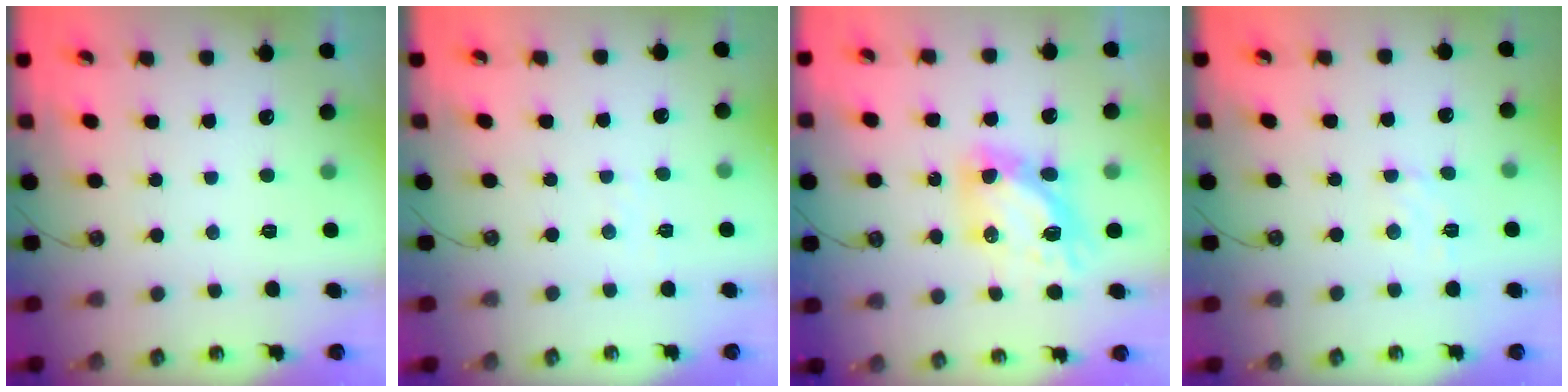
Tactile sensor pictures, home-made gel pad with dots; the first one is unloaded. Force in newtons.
{"total": 2.7, "press": 2.7, "slide": 0.4}
{"total": 10.4, "press": 10.3, "slide": 1.0}
{"total": 4.3, "press": 4.3, "slide": 0.6}